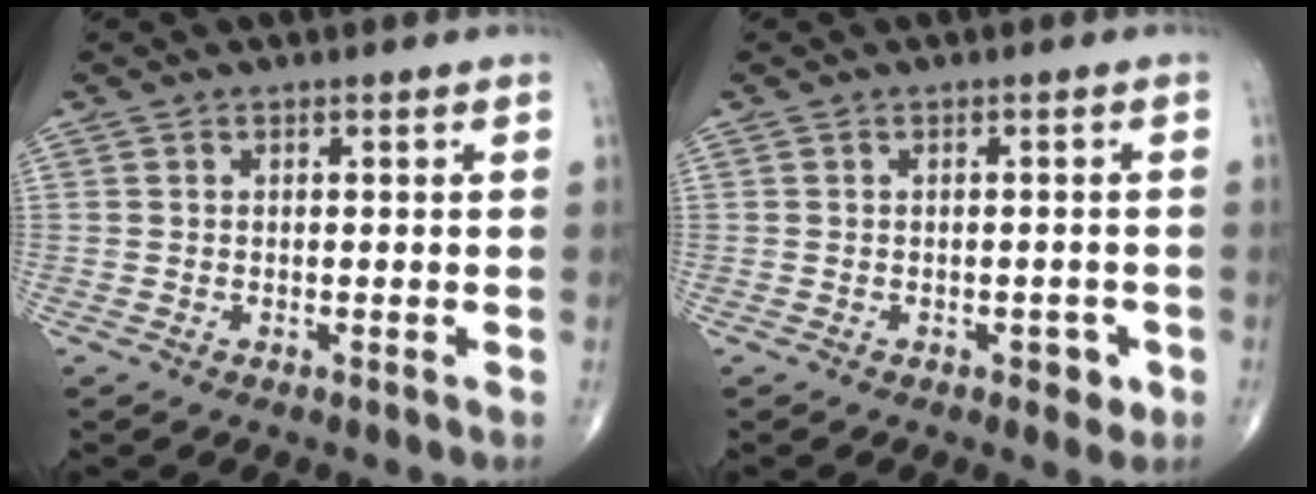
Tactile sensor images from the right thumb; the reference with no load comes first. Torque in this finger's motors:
{"motor_torque": [0.31, 0.61, -0.13, -0.05, -0.03]}